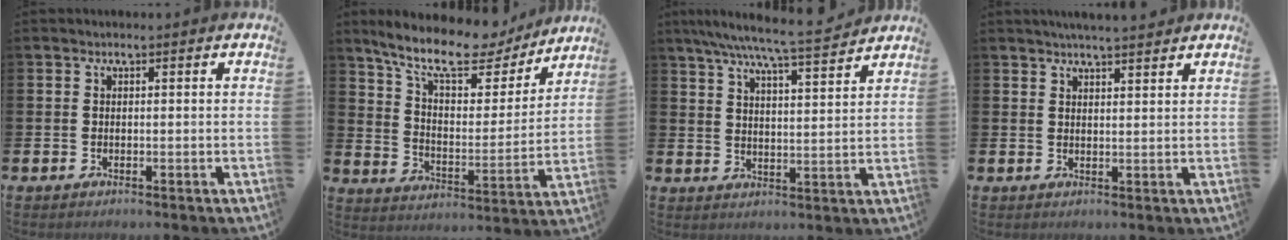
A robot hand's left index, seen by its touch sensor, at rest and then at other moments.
{"total": 12.2, "force": [10.3, 3.7, 5.3], "torque": [-0.136, -0.062, 0.178]}
{"total": 7.4, "force": [6.9, 0.0, 2.9], "torque": [-0.075, -0.041, 0.119]}
{"total": 3.6, "force": [3.5, 0.0, 0.9], "torque": [-0.024, -0.012, 0.064]}